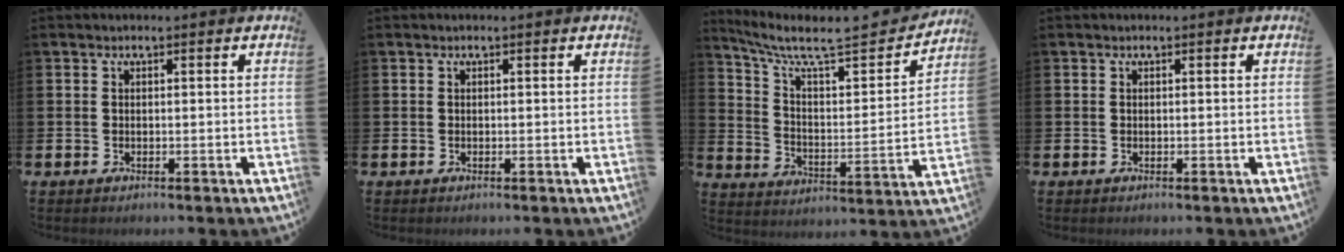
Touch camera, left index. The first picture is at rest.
{"total": 0.0}
{"total": 7.8, "force": [6.7, 1.6, 3.6], "torque": [-0.093, -0.058, 0.106]}
{"total": 0.0}